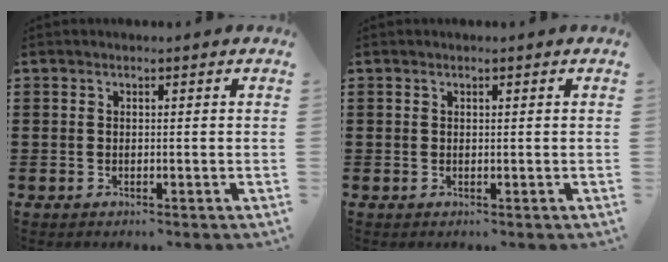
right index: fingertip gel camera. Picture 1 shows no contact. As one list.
[{"total": 0.0}]